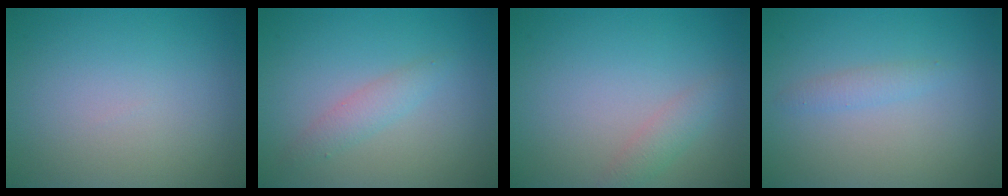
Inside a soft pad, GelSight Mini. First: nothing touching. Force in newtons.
{"total": 1.7, "press": 1.7, "slide": 0.1}
{"total": 1.5, "press": 1.5, "slide": 0.0}
{"total": 1.2, "press": 1.2, "slide": 0.0}